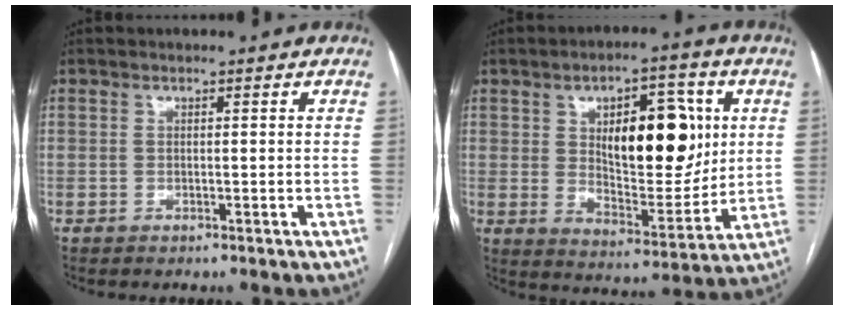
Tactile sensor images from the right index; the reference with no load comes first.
{"total": 15.5, "force": [3.9, 6.5, 13.5], "torque": [-0.197, 0.008, 0.069]}